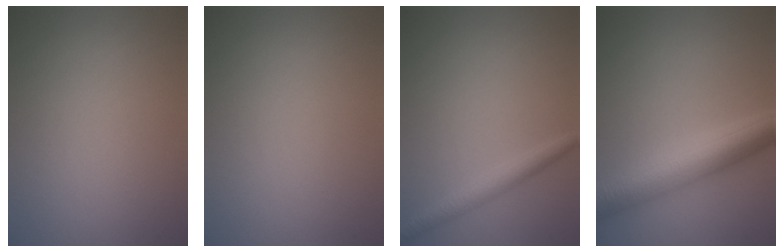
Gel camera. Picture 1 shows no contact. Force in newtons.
{"total": 0.0}
{"total": 2.2, "press": 2.2, "slide": 0.0}
{"total": 7.5, "press": 7.5, "slide": 0.1}